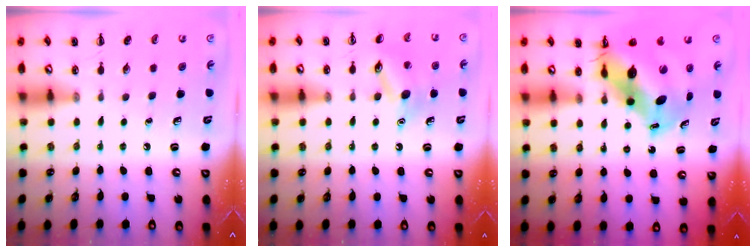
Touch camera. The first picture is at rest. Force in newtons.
{"total": 12.2, "press": 12.1, "slide": 1.9}
{"total": 13.6, "press": 12.9, "slide": 4.1}